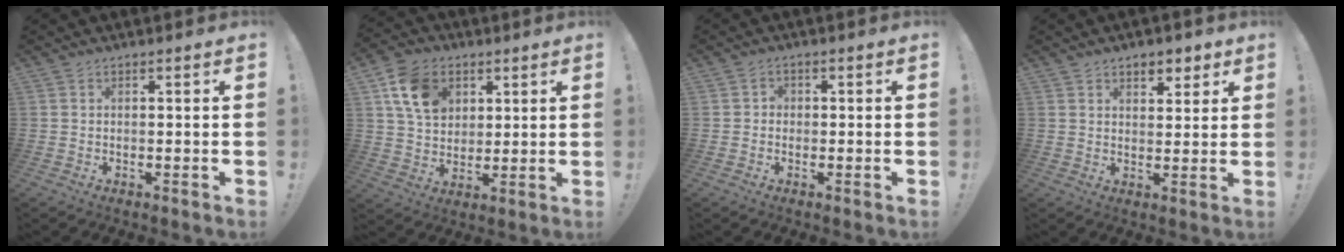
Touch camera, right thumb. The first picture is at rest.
{"total": 13.7, "force": [5.9, 10.3, 6.9], "torque": [-0.106, -0.012, 0.118]}
{"total": 2.1, "force": [-0.9, 1.7, 0.9], "torque": [-0.020, 0.010, -0.015]}
{"total": 5.0, "force": [3.4, 3.2, 1.6], "torque": [-0.007, -0.021, 0.060]}